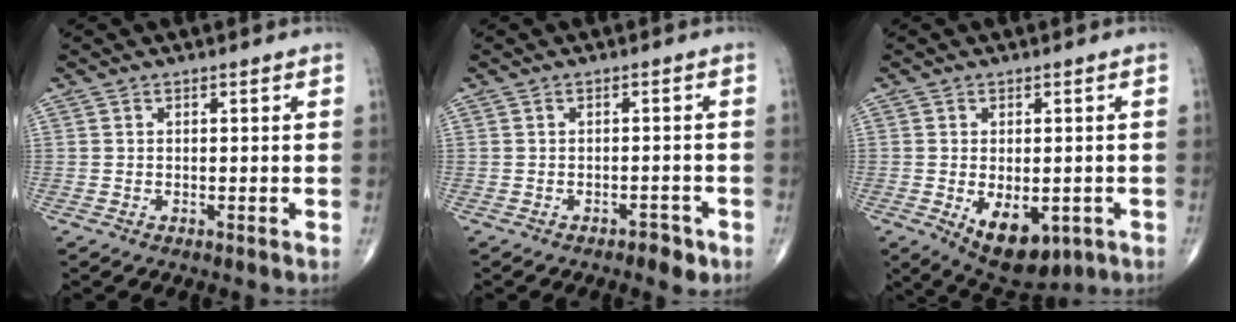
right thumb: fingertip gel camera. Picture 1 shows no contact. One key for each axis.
{"total": 2.6, "fx": -1.7, "fy": 1.3, "fz": 1.5, "tx": -0.015, "ty": 0.010, "tz": -0.020}
{"total": 10.2, "fx": -3.4, "fy": 5.8, "fz": 7.8, "tx": -0.101, "ty": -0.007, "tz": -0.033}